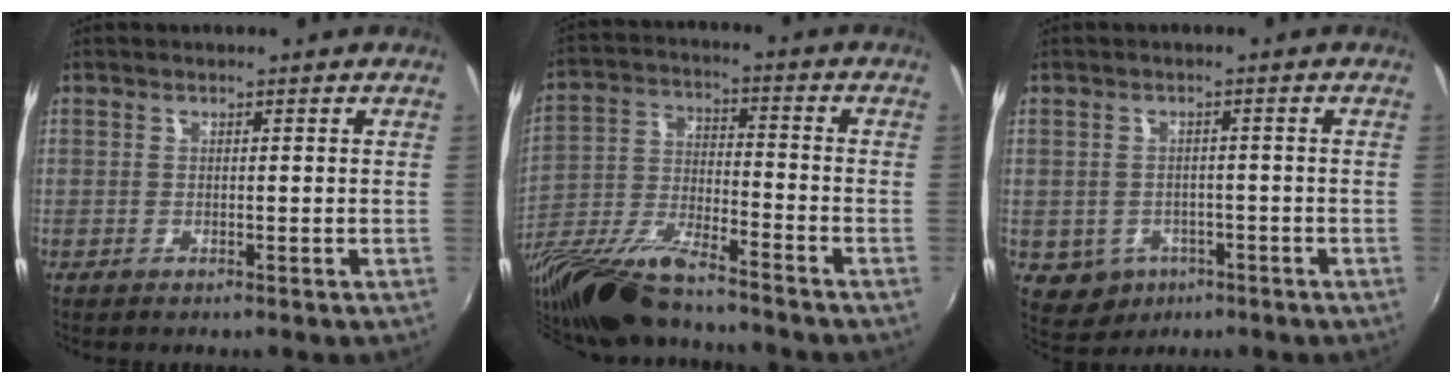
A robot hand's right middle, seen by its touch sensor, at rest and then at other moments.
{"total": 18.3, "force": [-14.4, 3.5, 10.7], "torque": [-0.223, -0.046, -0.270]}
{"total": 6.0, "force": [-2.6, 5.0, 2.0], "torque": [-0.053, -0.004, -0.025]}